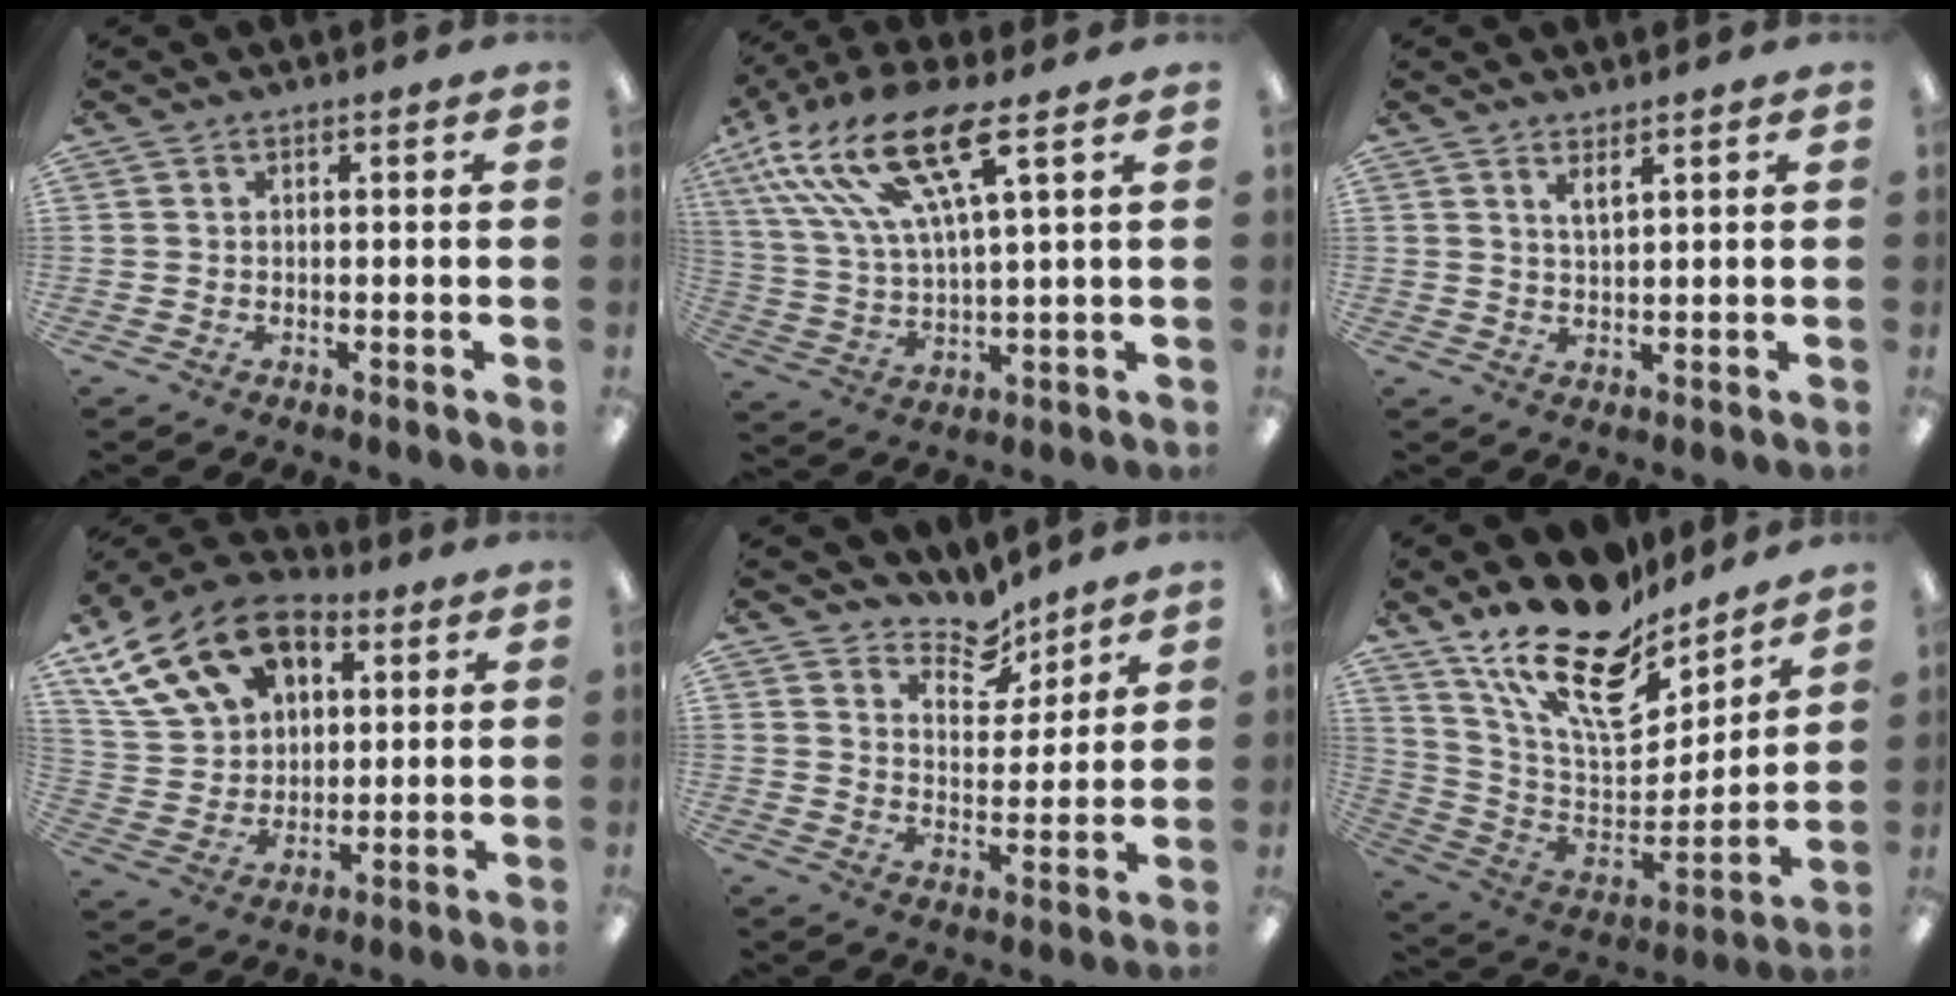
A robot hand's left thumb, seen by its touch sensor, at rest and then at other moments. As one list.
[{"total": 17.8, "force": [10.0, 5.4, 13.7], "torque": [-0.290, -0.032, 0.167]}, {"total": 2.5, "force": [2.0, 0.4, 1.4], "torque": [-0.025, -0.005, 0.034]}, {"total": 18.2, "force": [10.3, 12.4, 8.5], "torque": [-0.158, -0.035, 0.196]}, {"total": 8.5, "force": [7.6, 3.5, 1.5], "torque": [-0.021, -0.060, 0.139]}, {"total": 21.7, "force": [15.5, 9.3, 11.9], "torque": [-0.204, -0.109, 0.275]}]